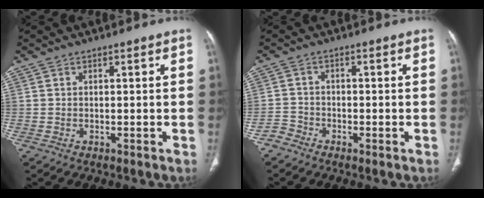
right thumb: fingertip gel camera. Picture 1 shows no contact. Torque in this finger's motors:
{"motor_torque": [2.46, 2.22, -0.06, -0.64, 0.02]}